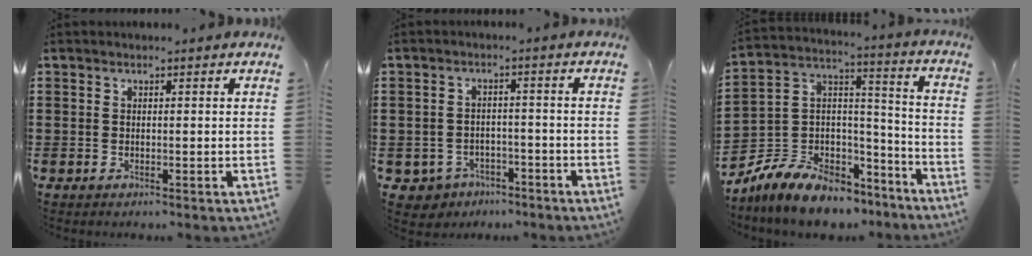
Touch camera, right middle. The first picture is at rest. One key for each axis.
{"total": 3.3, "fx": -2.9, "fy": 1.5, "fz": 0.1, "tx": -0.019, "ty": 0.001, "tz": -0.065}
{"total": 8.6, "fx": -7.1, "fy": 4.1, "fz": 2.7, "tx": -0.078, "ty": 0.006, "tz": -0.142}